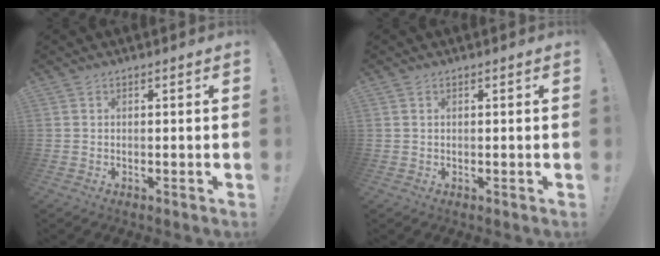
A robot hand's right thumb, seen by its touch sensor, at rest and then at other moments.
{"total": 0.6, "force": [0.3, 0.3, 0.3], "torque": [-0.012, 0.003, 0.007]}